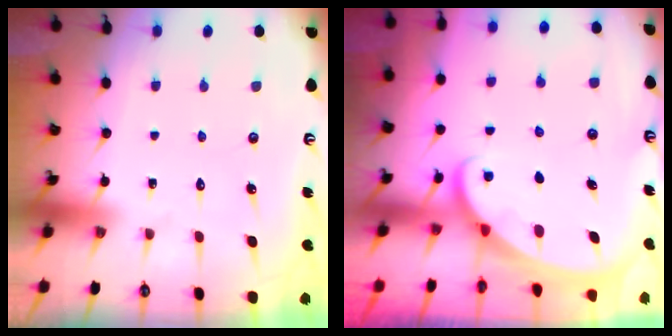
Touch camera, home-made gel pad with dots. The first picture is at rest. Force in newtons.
{"total": 1.7, "press": 1.7, "slide": 0.2}